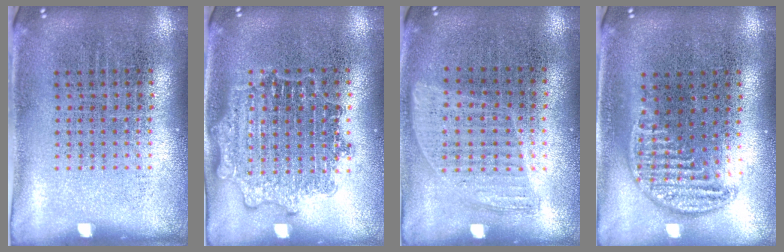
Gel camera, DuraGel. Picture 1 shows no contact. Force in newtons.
{"total": 1.5, "press": 1.5, "slide": 0.2}
{"total": 0.9, "press": 0.8, "slide": 0.4}
{"total": 1.0, "press": 1.0, "slide": 0.4}